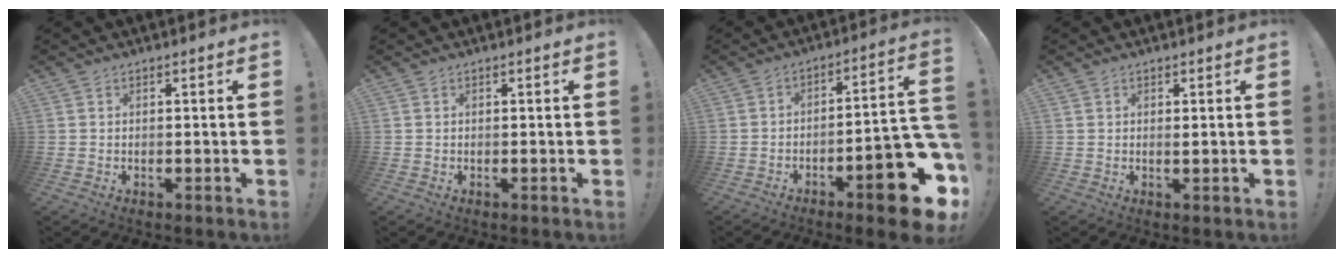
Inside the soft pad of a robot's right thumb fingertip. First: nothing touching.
{"total": 0.0}
{"total": 17.7, "force": [-9.0, 5.0, 14.5], "torque": [-0.173, 0.053, -0.132]}
{"total": 0.7, "force": [0.5, -0.2, 0.5], "torque": [-0.003, -0.006, 0.007]}